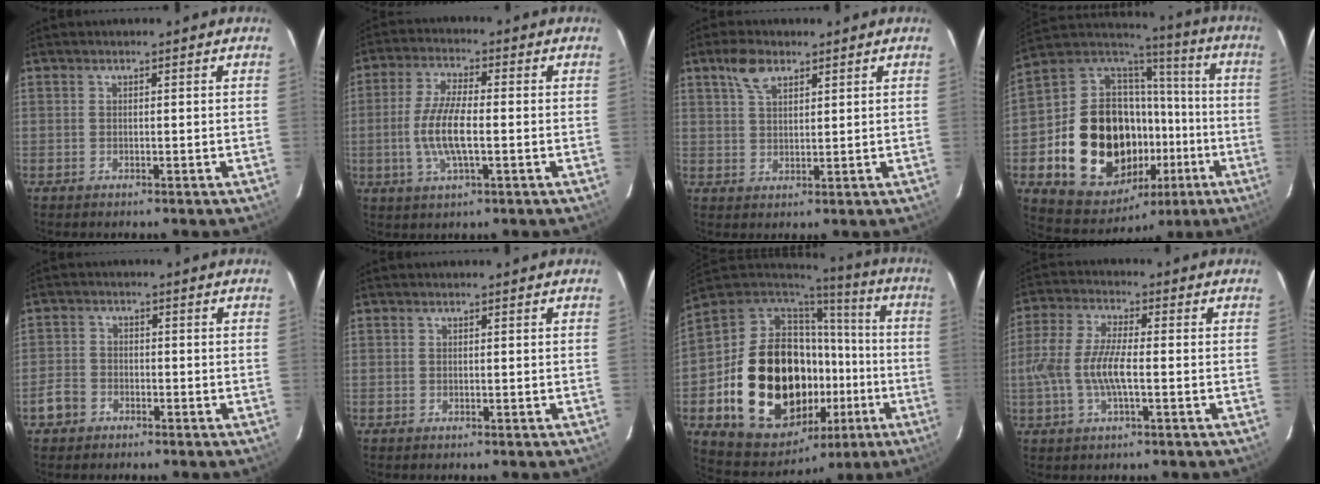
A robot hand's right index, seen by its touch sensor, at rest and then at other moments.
{"total": 9.2, "force": [-1.4, 2.5, 8.7], "torque": [-0.179, -0.001, -0.030]}
{"total": 5.1, "force": [3.1, 2.5, 3.2], "torque": [-0.060, 0.012, 0.060]}
{"total": 27.8, "force": [-7.1, 21.1, 16.8], "torque": [-0.344, 0.037, -0.080]}
{"total": 4.2, "force": [-2.5, 3.3, 1.0], "torque": [-0.028, 0.010, -0.047]}
{"total": 0.0}
{"total": 32.6, "force": [-6.0, 22.9, 22.4], "torque": [-0.436, 0.012, -0.062]}
{"total": 9.3, "force": [-1.6, 2.8, 8.8], "torque": [-0.187, 0.003, -0.034]}